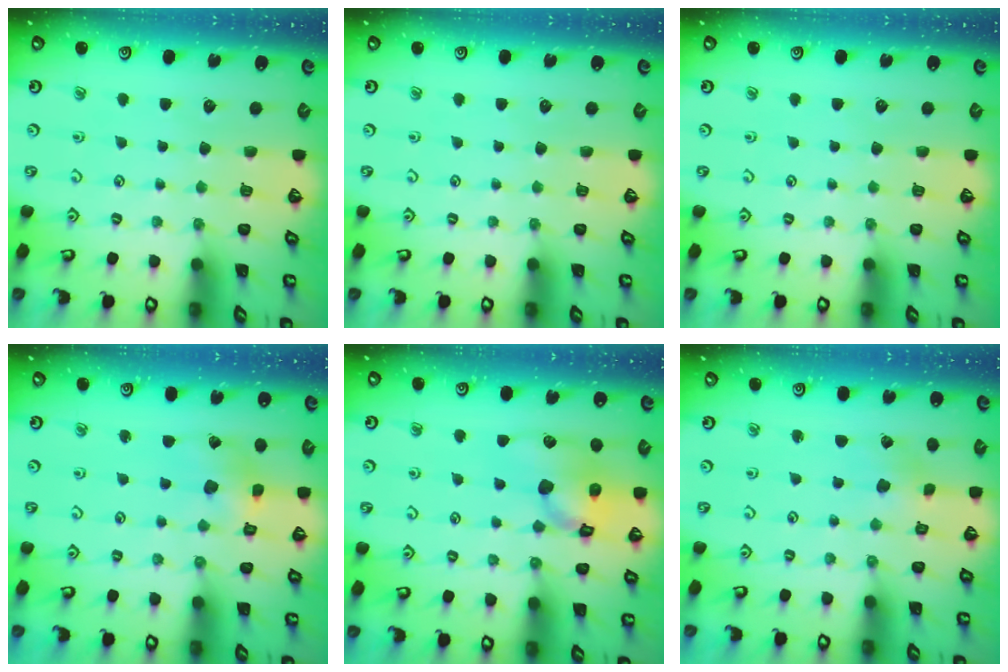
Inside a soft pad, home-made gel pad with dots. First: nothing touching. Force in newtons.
{"total": 0.0}
{"total": 0.0}
{"total": 5.1, "press": 5.1, "slide": 0.4}
{"total": 12.5, "press": 12.4, "slide": 1.7}
{"total": 2.2, "press": 2.2, "slide": 0.4}